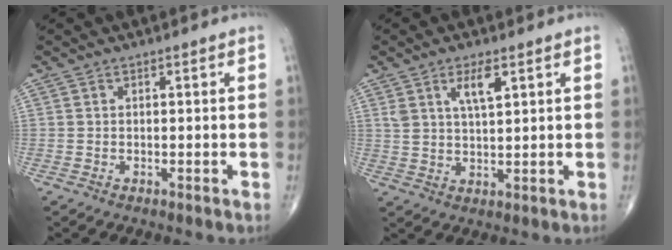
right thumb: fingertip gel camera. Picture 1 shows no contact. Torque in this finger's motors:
{"motor_torque": [0.06, 0.13, 0.56, 0.29, 0.05]}